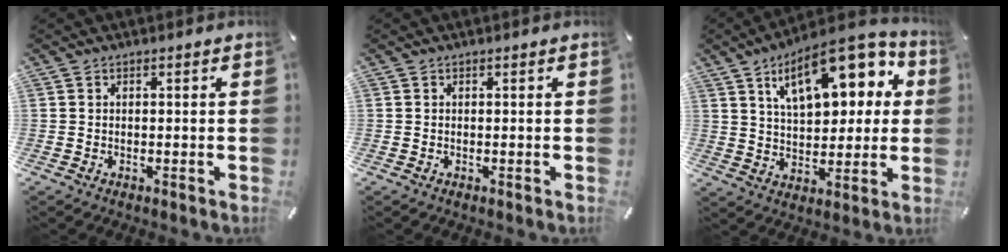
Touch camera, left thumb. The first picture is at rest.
{"total": 0.0}
{"total": 19.0, "force": [8.7, 9.7, 13.8], "torque": [-0.213, -0.021, 0.145]}